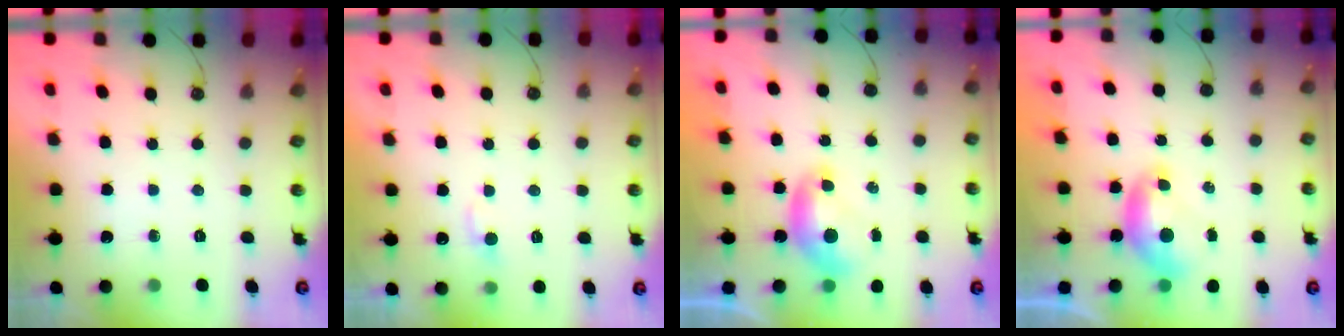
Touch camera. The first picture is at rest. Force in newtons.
{"total": 2.5, "press": 2.5, "slide": 0.6}
{"total": 0.0}
{"total": 0.0}